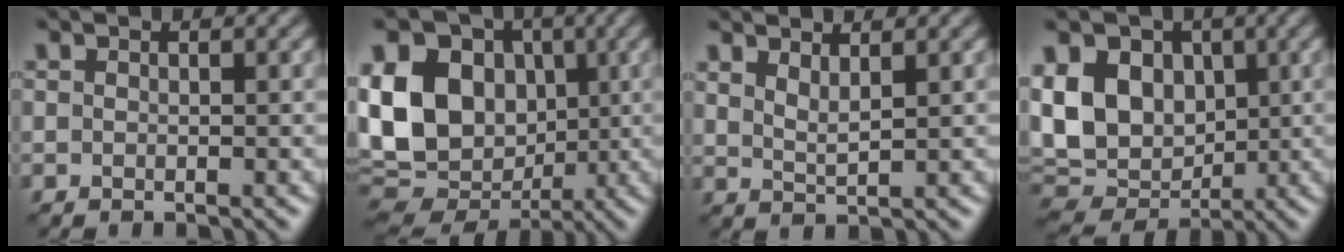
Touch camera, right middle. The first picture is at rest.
{"total": 16.1, "force": [1.5, 13.0, 9.5], "torque": [-0.204, 0.013, 0.019]}
{"total": 2.0, "force": [1.5, 0.4, 1.2], "torque": [-0.023, -0.005, 0.029]}
{"total": 11.8, "force": [2.4, 8.9, 7.3], "torque": [-0.144, 0.018, 0.037]}